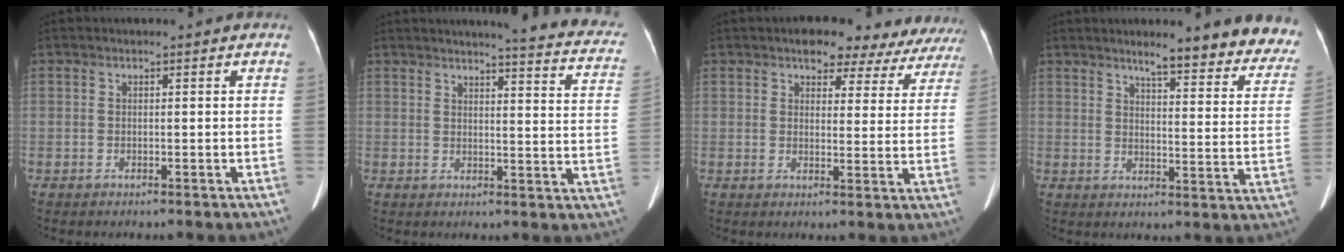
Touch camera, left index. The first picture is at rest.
{"total": 15.1, "force": [13.6, 1.5, 6.4], "torque": [-0.062, -0.066, 0.124]}
{"total": 14.3, "force": [12.4, 5.6, 4.4], "torque": [-0.015, 0.000, 0.117]}
{"total": 17.1, "force": [15.2, 2.5, 7.4], "torque": [-0.056, -0.047, 0.166]}